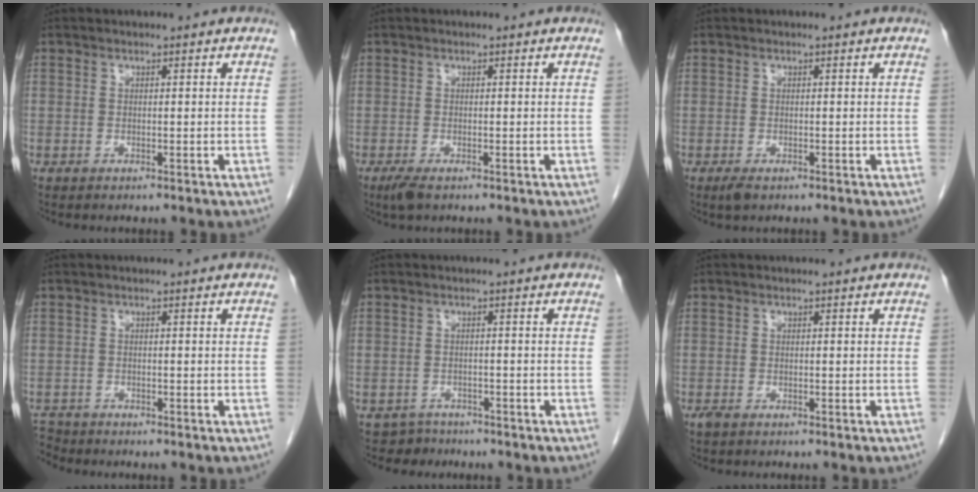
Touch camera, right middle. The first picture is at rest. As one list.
[{"total": 2.2, "force": [-1.4, 0.6, 1.5], "torque": [-0.036, -0.007, -0.025]}, {"total": 1.5, "force": [-0.9, 0.6, 1.0], "torque": [-0.023, -0.003, -0.013]}, {"total": 2.5, "force": [-2.4, 0.4, -0.4], "torque": [0.002, -0.012, -0.045]}, {"total": 2.8, "force": [-2.2, 1.5, -0.9], "torque": [0.014, 0.005, -0.036]}, {"total": 1.2, "force": [-0.9, 0.4, 0.7], "torque": [-0.017, -0.003, -0.015]}]